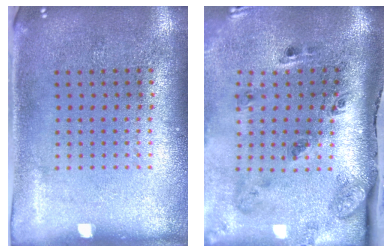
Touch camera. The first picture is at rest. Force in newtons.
{"total": 3.4, "press": 2.1, "slide": 2.6}